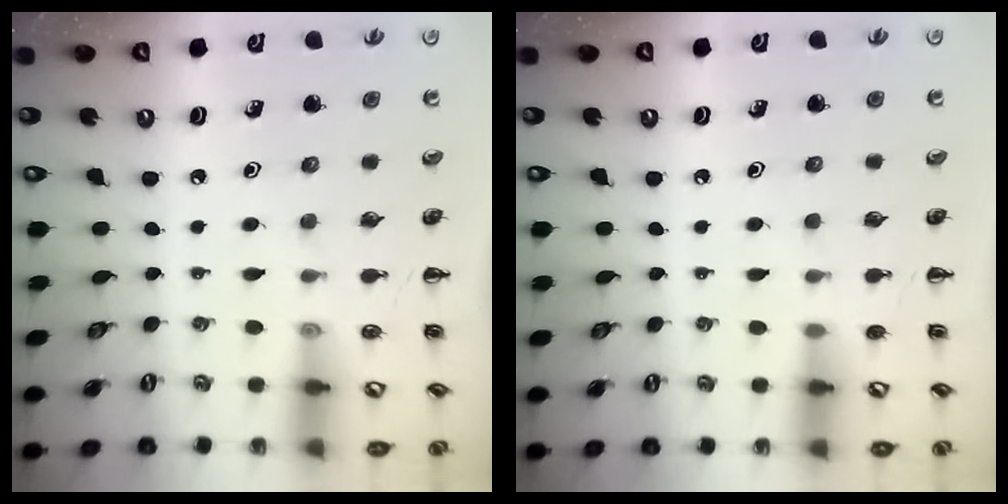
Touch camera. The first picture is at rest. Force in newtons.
{"total": 1.9, "press": 1.9, "slide": 0.4}